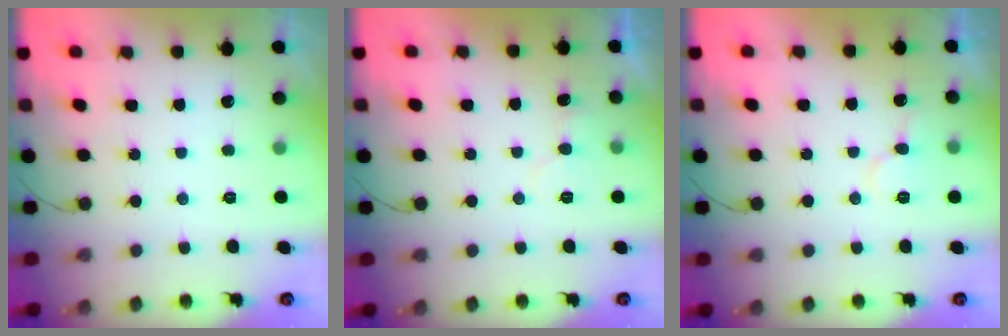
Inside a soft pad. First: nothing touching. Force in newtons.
{"total": 7.1, "press": 7.1, "slide": 0.5}
{"total": 7.6, "press": 7.6, "slide": 0.6}